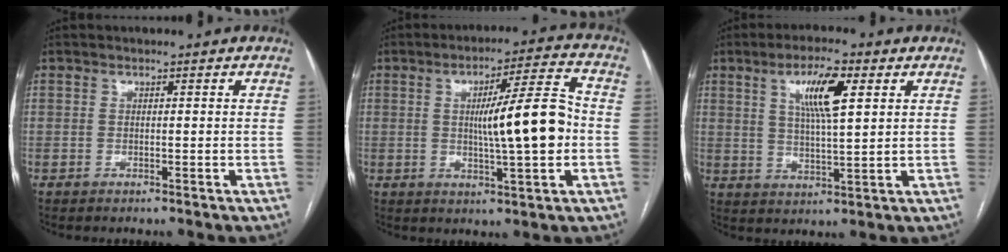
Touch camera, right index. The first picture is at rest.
{"total": 12.0, "force": [-0.4, 0.9, 11.9], "torque": [-0.183, 0.013, -0.006]}
{"total": 8.5, "force": [3.4, 1.3, 7.7], "torque": [-0.140, 0.003, 0.060]}